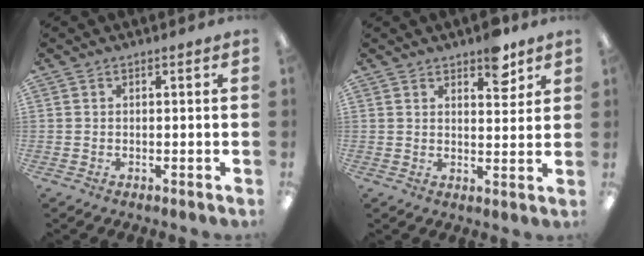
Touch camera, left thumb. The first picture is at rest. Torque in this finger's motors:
{"motor_torque": [0.55, 0.32, 0.39, -0.34, 0.02]}